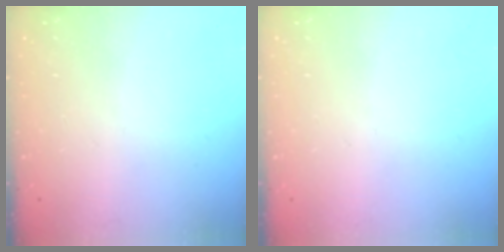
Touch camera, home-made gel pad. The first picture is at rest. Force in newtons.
{"total": 0.0}